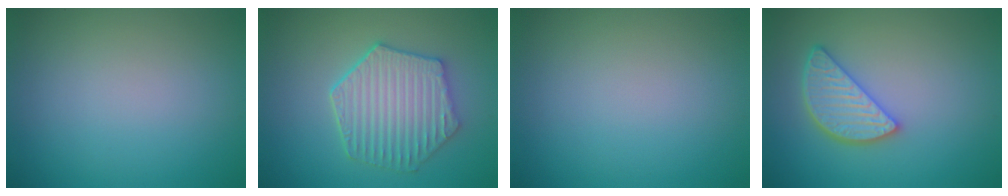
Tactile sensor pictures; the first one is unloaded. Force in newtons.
{"total": 5.9, "press": 4.9, "slide": 3.4}
{"total": 0.0}
{"total": 4.1, "press": 3.5, "slide": 2.1}